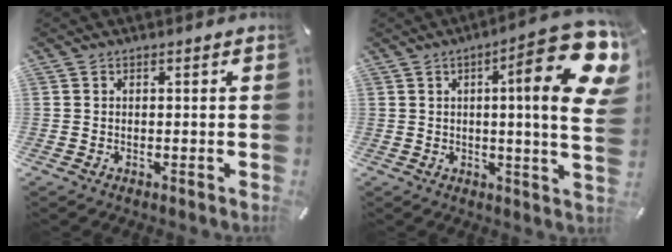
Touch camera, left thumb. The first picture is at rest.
{"total": 22.0, "force": [6.6, 4.4, 20.5], "torque": [-0.277, -0.048, 0.087]}